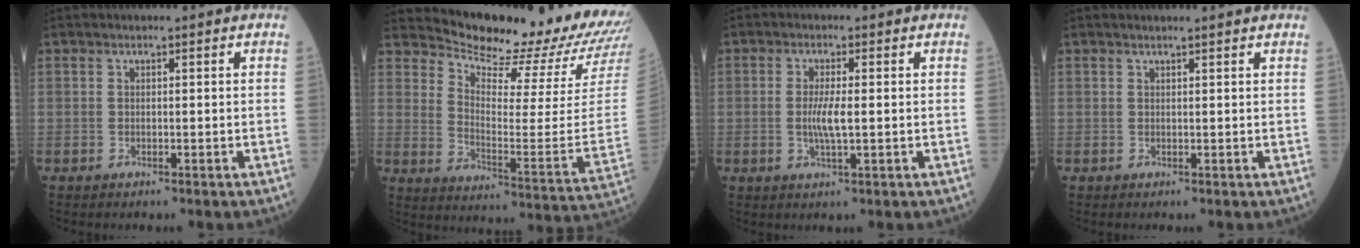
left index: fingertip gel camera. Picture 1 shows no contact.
{"total": 20.0, "force": [19.3, 0.3, 5.3], "torque": [-0.100, -0.123, 0.250]}
{"total": 3.6, "force": [-0.2, 0.4, 3.6], "torque": [-0.075, -0.008, -0.006]}
{"total": 3.4, "force": [3.2, 0.1, 1.2], "torque": [-0.016, 0.012, 0.032]}